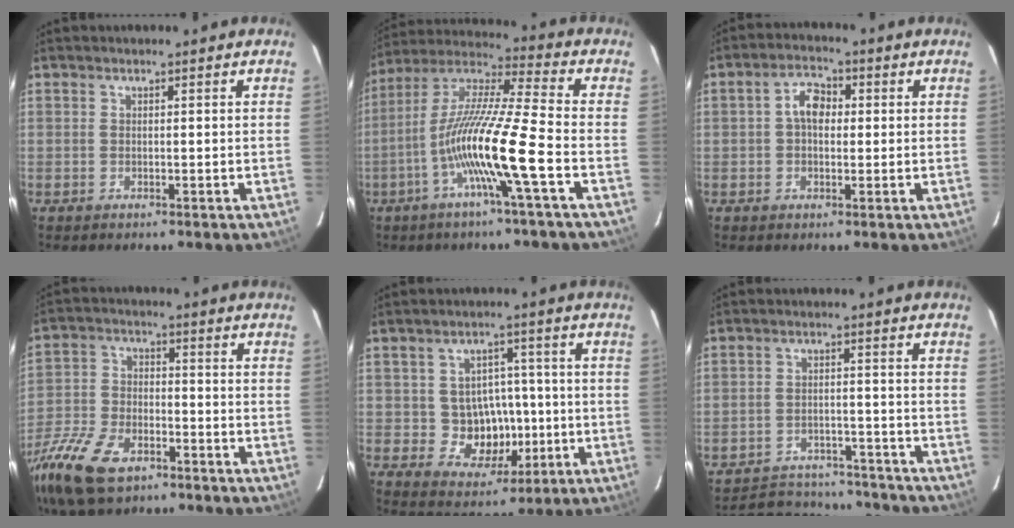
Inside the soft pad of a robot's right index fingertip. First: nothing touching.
{"total": 15.9, "force": [-6.1, -0.4, 14.7], "torque": [-0.276, -0.008, -0.124]}
{"total": 4.8, "force": [0.4, 3.3, 3.5], "torque": [-0.063, 0.019, 0.006]}
{"total": 17.9, "force": [-11.9, 8.5, 10.4], "torque": [-0.257, -0.030, -0.229]}
{"total": 8.8, "force": [-1.2, 7.9, 3.7], "torque": [-0.077, 0.013, -0.004]}
{"total": 15.8, "force": [-14.3, 5.1, 4.2], "torque": [-0.097, 0.021, -0.185]}